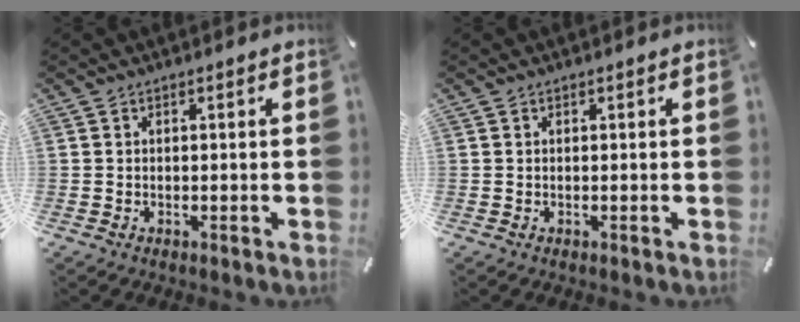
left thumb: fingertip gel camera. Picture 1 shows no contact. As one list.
[{"total": 0.0}]